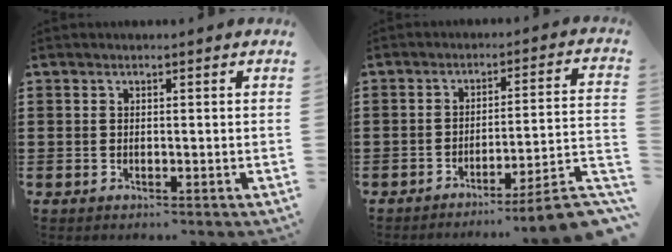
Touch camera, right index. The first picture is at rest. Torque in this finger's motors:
{"motor_torque": [1.40, -0.74, -0.03, -0.02]}